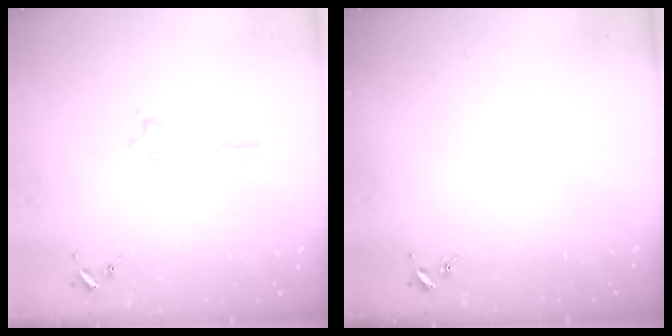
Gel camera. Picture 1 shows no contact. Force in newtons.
{"total": 0.0}